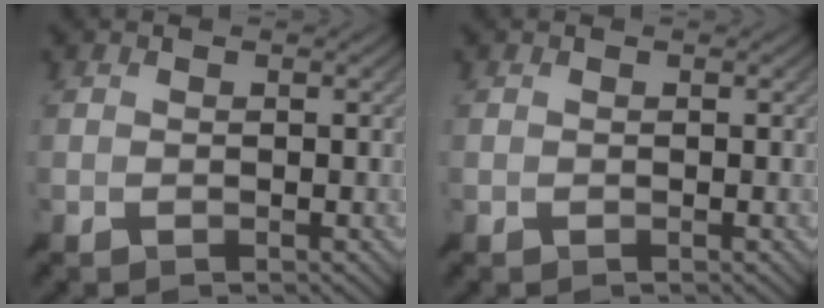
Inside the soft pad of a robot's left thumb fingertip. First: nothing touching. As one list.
[{"total": 0.0}]